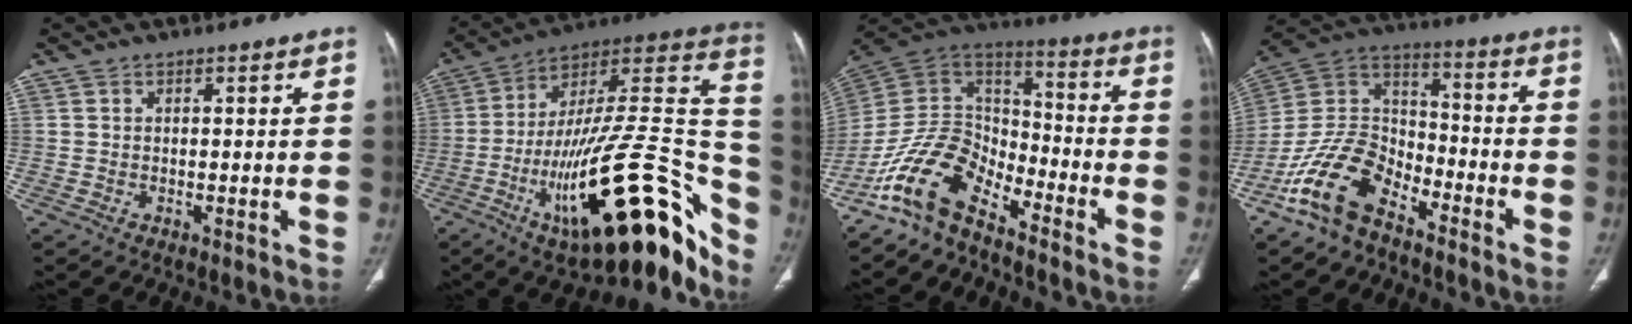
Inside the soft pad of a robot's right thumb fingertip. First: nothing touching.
{"total": 37.2, "force": [-15.8, 12.5, 31.3], "torque": [-0.388, 0.075, -0.241]}
{"total": 14.4, "force": [-10.4, 7.1, 7.0], "torque": [-0.116, 0.094, -0.207]}
{"total": 14.9, "force": [-9.8, 8.1, 7.8], "torque": [-0.144, 0.076, -0.195]}